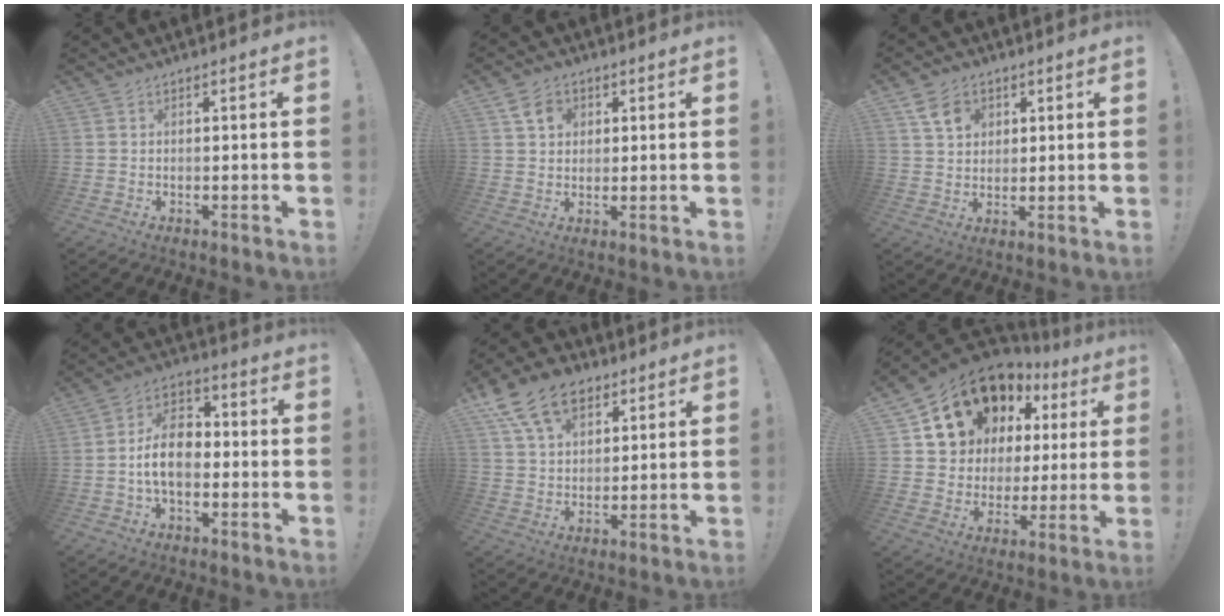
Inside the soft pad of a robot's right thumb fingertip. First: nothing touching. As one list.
[{"total": 6.2, "force": [2.6, 4.8, 2.9], "torque": [-0.043, -0.001, 0.049]}, {"total": 7.4, "force": [3.5, 5.6, 3.4], "torque": [-0.048, -0.005, 0.067]}, {"total": 11.5, "force": [-1.8, 7.2, 8.8], "torque": [-0.162, 0.013, -0.032]}, {"total": 14.5, "force": [7.9, 9.5, 7.7], "torque": [-0.129, -0.030, 0.151]}, {"total": 17.0, "force": [10.2, 11.6, 7.1], "torque": [-0.116, -0.068, 0.209]}]